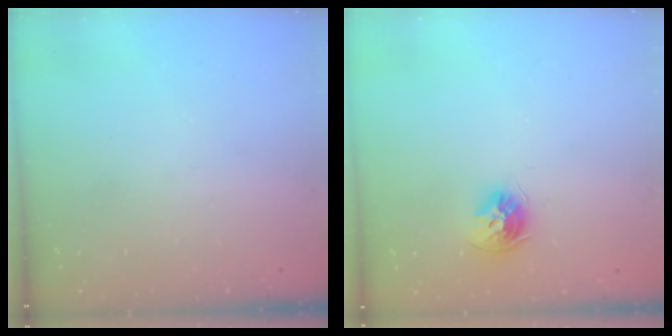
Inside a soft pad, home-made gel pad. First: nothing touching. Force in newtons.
{"total": 8.9, "press": 8.8, "slide": 1.2}